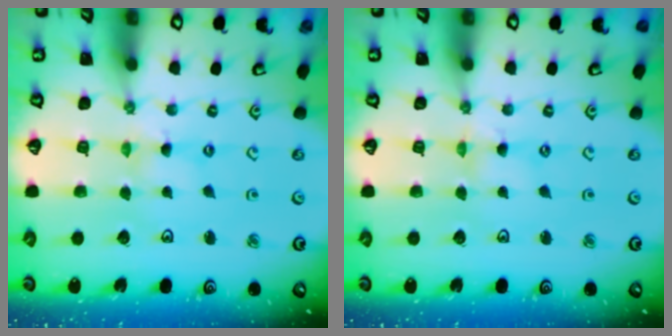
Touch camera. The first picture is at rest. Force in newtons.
{"total": 0.0}